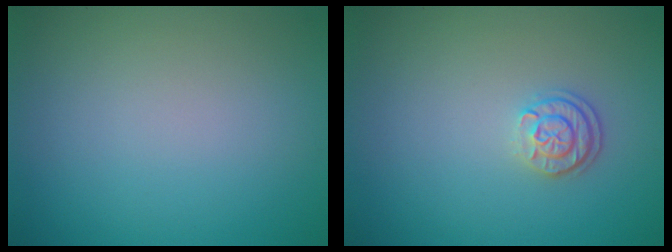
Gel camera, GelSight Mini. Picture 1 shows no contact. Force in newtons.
{"total": 1.8, "press": 1.5, "slide": 0.9}